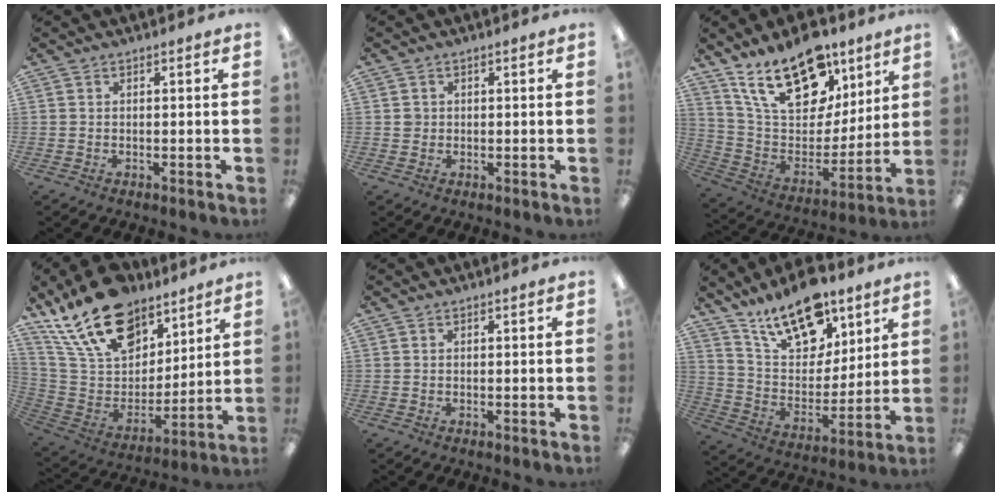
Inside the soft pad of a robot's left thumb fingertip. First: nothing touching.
{"total": 1.6, "force": [0.2, 1.6, 0.3], "torque": [0.003, 0.003, 0.001]}
{"total": 21.6, "force": [14.2, 11.0, 11.9], "torque": [-0.213, -0.070, 0.257]}
{"total": 21.9, "force": [15.0, 12.2, 10.4], "torque": [-0.197, -0.082, 0.278]}
{"total": 0.0}
{"total": 17.9, "force": [13.0, 8.7, 8.8], "torque": [-0.146, -0.073, 0.230]}